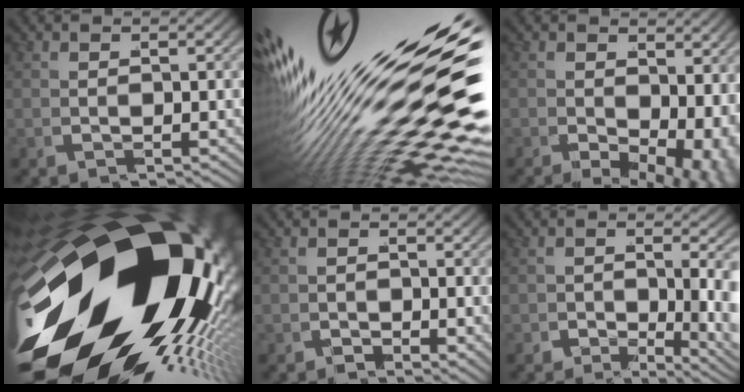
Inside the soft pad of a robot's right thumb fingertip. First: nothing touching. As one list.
[{"total": 17.3, "force": [-1.5, 8.4, 15.0], "torque": [-0.247, -0.024, 0.000]}, {"total": 7.4, "force": [-1.7, 4.6, 5.6], "torque": [-0.091, -0.046, -0.006]}, {"total": 44.3, "force": [-3.2, 26.7, 35.2], "torque": [-0.515, -0.048, -0.036]}, {"total": 1.5, "force": [-0.4, 1.1, 1.0], "torque": [-0.024, -0.013, -0.004]}, {"total": 4.0, "force": [-1.5, 1.5, 3.4], "torque": [-0.063, -0.022, -0.016]}]